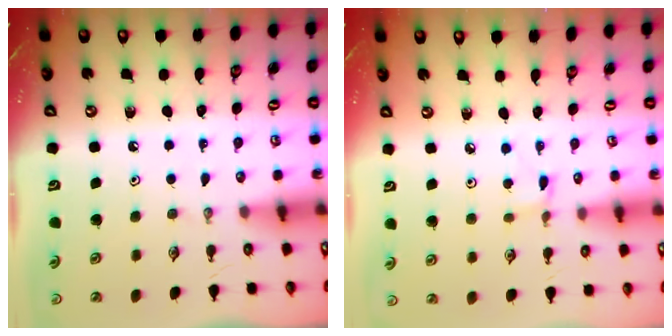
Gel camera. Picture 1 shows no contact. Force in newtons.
{"total": 1.6, "press": 1.6, "slide": 0.2}